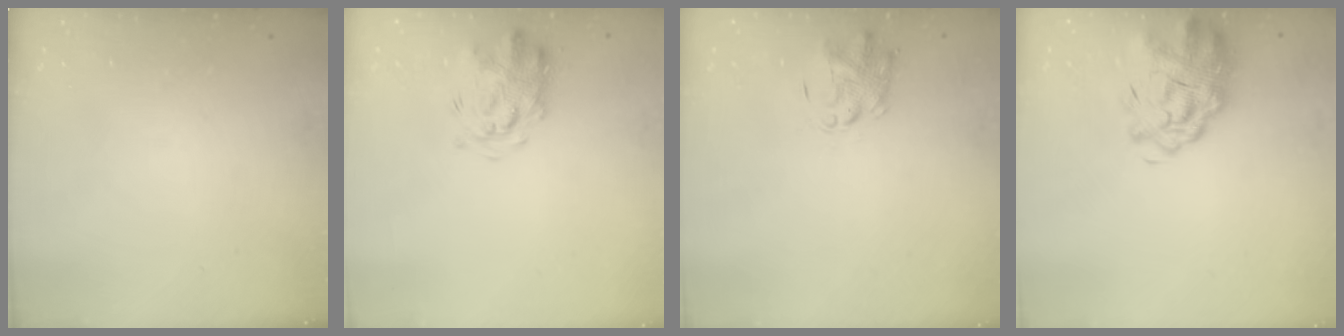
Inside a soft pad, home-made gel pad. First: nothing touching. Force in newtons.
{"total": 4.1, "press": 4.0, "slide": 1.0}
{"total": 2.5, "press": 2.4, "slide": 0.7}
{"total": 6.1, "press": 5.5, "slide": 2.7}